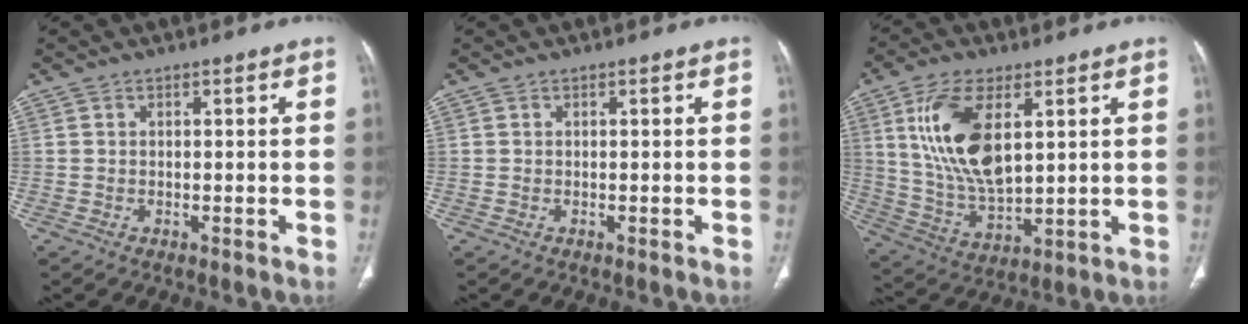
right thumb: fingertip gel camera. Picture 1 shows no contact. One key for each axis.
{"total": 0.0}
{"total": 15.8, "fx": 5.0, "fy": 7.6, "fz": 12.9, "tx": -0.251, "ty": -0.021, "tz": 0.105}